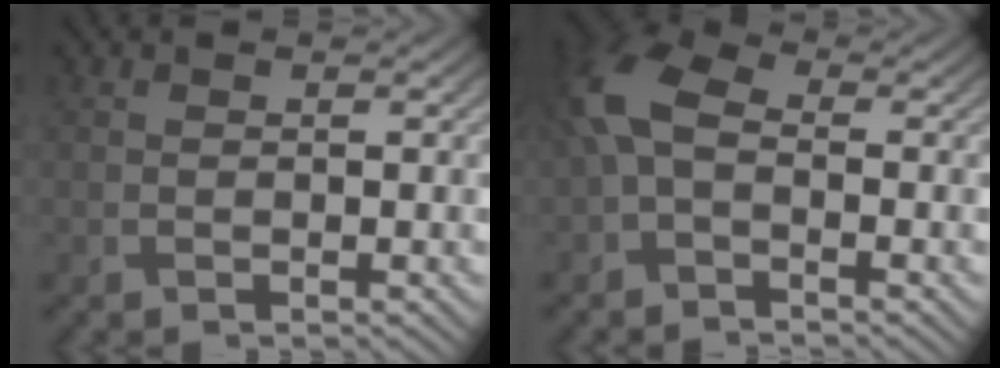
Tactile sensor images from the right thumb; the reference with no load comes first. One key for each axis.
{"total": 7.2, "fx": -1.2, "fy": 4.3, "fz": 5.7, "tx": -0.148, "ty": 0.010, "tz": -0.042}